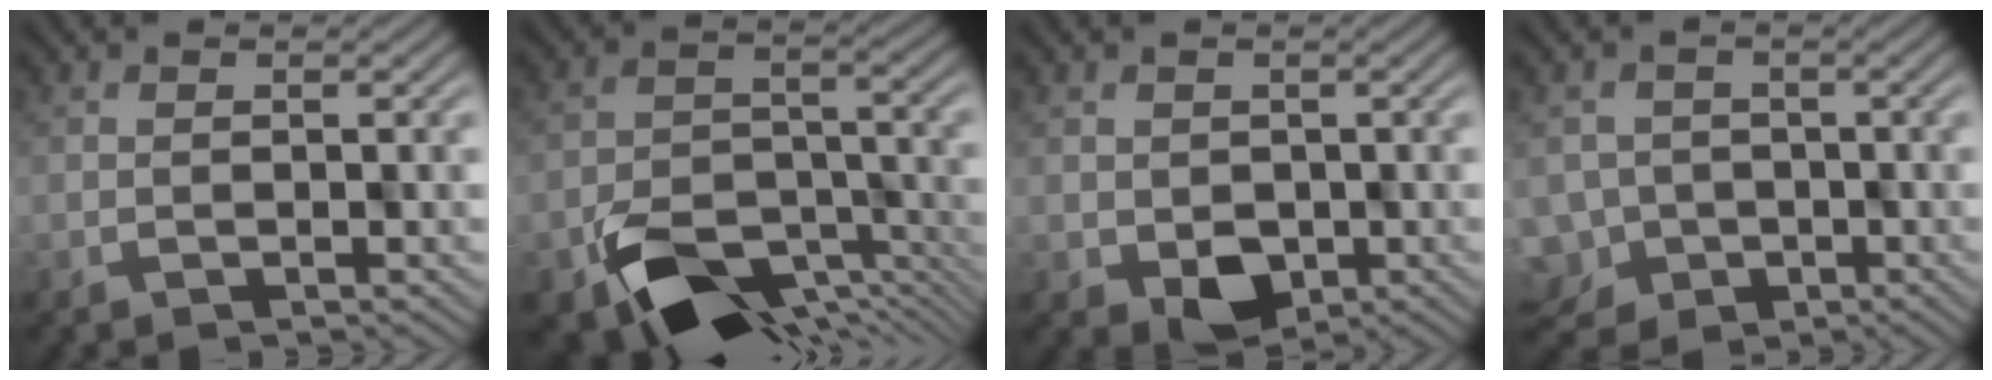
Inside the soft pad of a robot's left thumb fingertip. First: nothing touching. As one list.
[{"total": 12.0, "force": [-7.4, 6.4, 7.0], "torque": [-0.128, -0.028, -0.123]}, {"total": 3.9, "force": [-1.0, 3.2, 2.0], "torque": [-0.031, -0.017, -0.011]}, {"total": 6.4, "force": [-3.7, 5.1, 1.3], "torque": [-0.034, -0.022, -0.050]}]